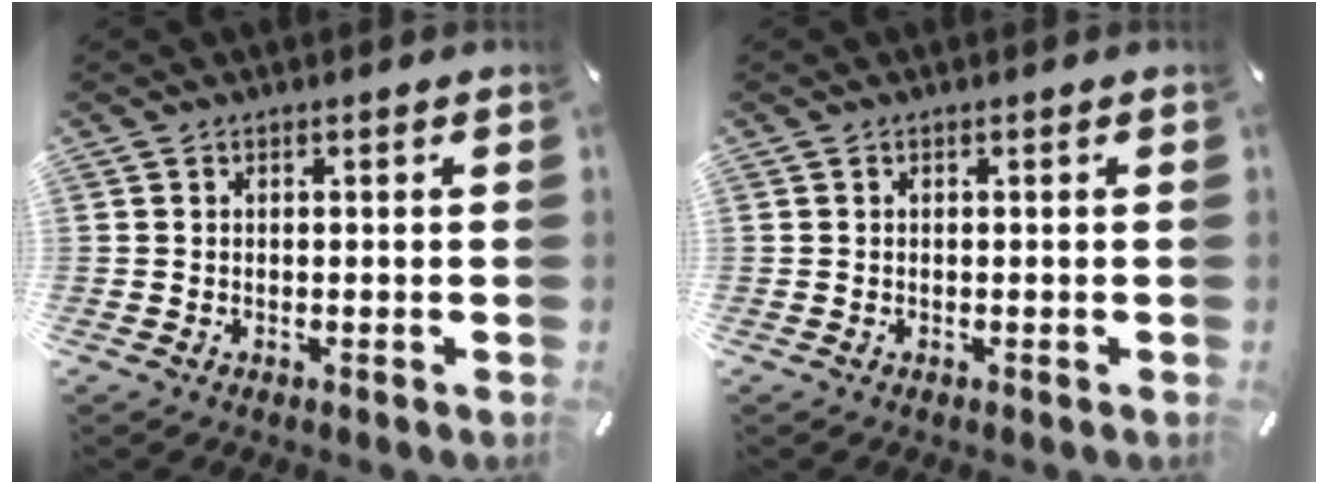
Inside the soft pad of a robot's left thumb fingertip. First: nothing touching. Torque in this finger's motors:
{"motor_torque": [0.00, 0.00, 0.00, 0.00, 0.00]}